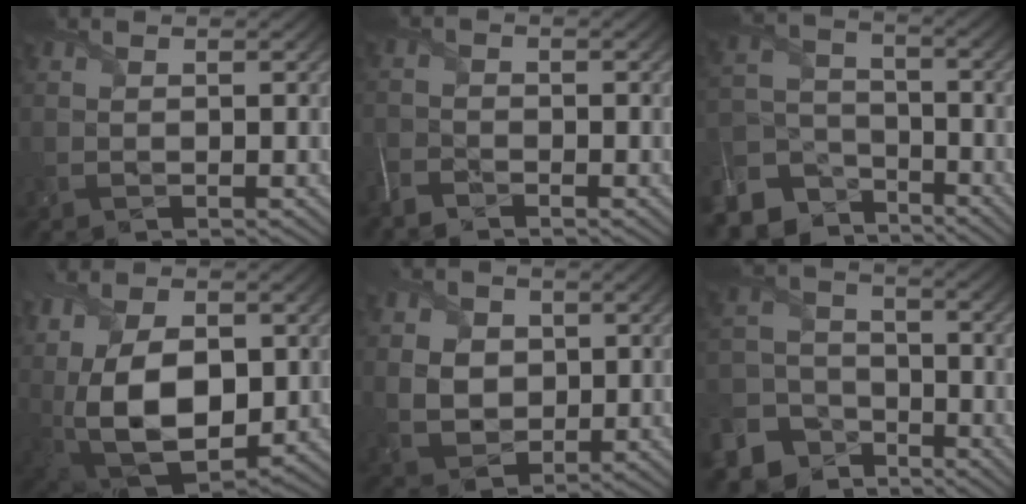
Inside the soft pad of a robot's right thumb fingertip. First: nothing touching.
{"total": 2.9, "force": [-2.6, 1.0, 0.8], "torque": [-0.024, -0.010, -0.066]}
{"total": 12.5, "force": [-8.4, 8.4, 4.0], "torque": [-0.134, -0.045, -0.138]}
{"total": 17.3, "force": [1.2, 10.5, 13.7], "torque": [-0.279, -0.017, 0.039]}
{"total": 6.0, "force": [1.1, 5.0, 3.1], "torque": [-0.101, -0.003, 0.013]}
{"total": 11.2, "force": [-7.3, 7.9, 3.1], "torque": [-0.114, -0.035, -0.130]}